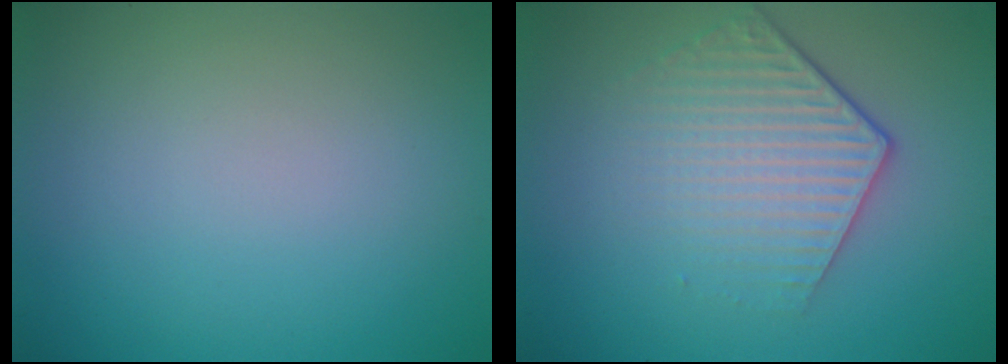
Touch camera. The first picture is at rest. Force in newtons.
{"total": 4.3, "press": 3.1, "slide": 2.9}